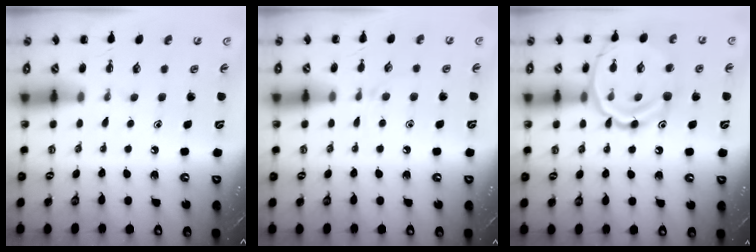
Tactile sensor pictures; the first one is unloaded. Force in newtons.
{"total": 2.5, "press": 2.3, "slide": 0.9}
{"total": 16.1, "press": 16.0, "slide": 1.8}